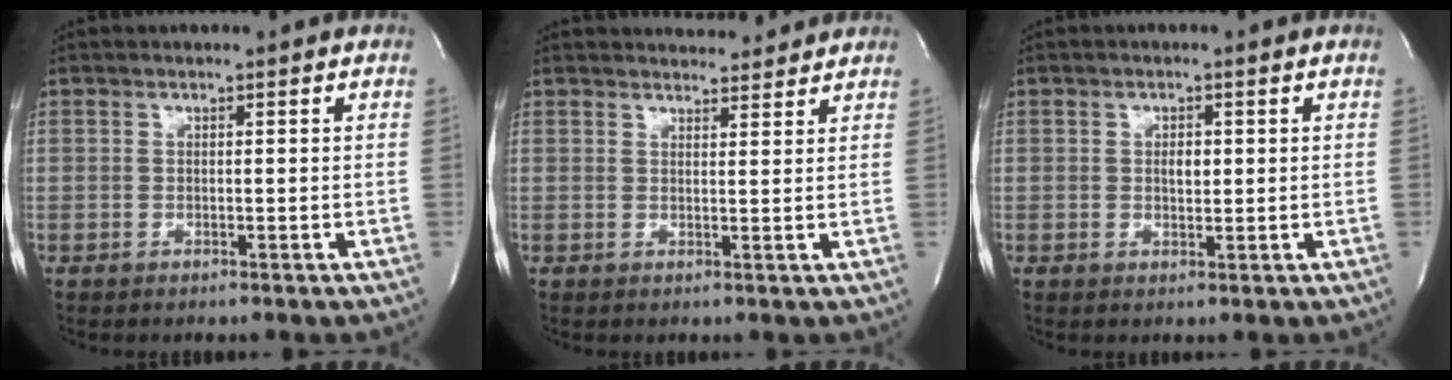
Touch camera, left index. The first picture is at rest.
{"total": 5.3, "force": [5.2, 1.1, 0.6], "torque": [-0.004, 0.005, 0.057]}
{"total": 1.6, "force": [0.0, 0.9, 1.3], "torque": [-0.021, -0.003, -0.002]}